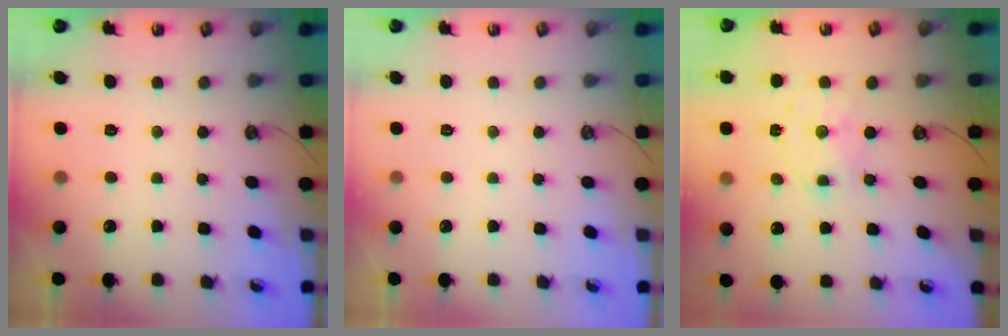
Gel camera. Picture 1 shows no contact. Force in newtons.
{"total": 0.0}
{"total": 4.8, "press": 4.8, "slide": 0.6}